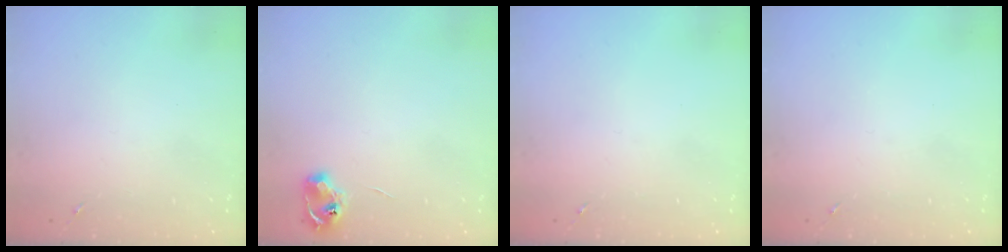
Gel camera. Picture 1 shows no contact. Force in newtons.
{"total": 6.0, "press": 6.0, "slide": 0.7}
{"total": 0.0}
{"total": 0.0}